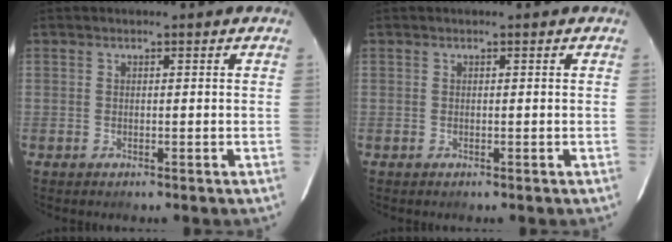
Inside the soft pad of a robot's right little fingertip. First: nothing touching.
{"total": 0.0}